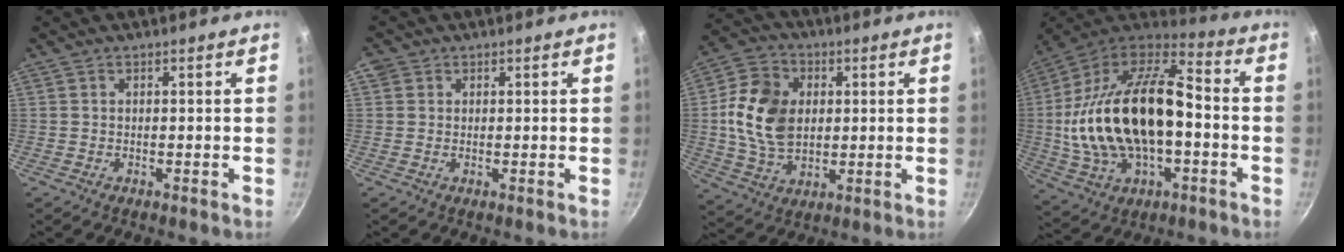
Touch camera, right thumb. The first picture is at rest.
{"total": 1.6, "force": [0.6, 1.5, 0.4], "torque": [0.002, 0.003, 0.006]}
{"total": 14.6, "force": [1.6, 10.6, 9.9], "torque": [-0.166, 0.000, 0.028]}
{"total": 27.8, "force": [-2.1, 15.2, 23.2], "torque": [-0.445, 0.039, -0.036]}